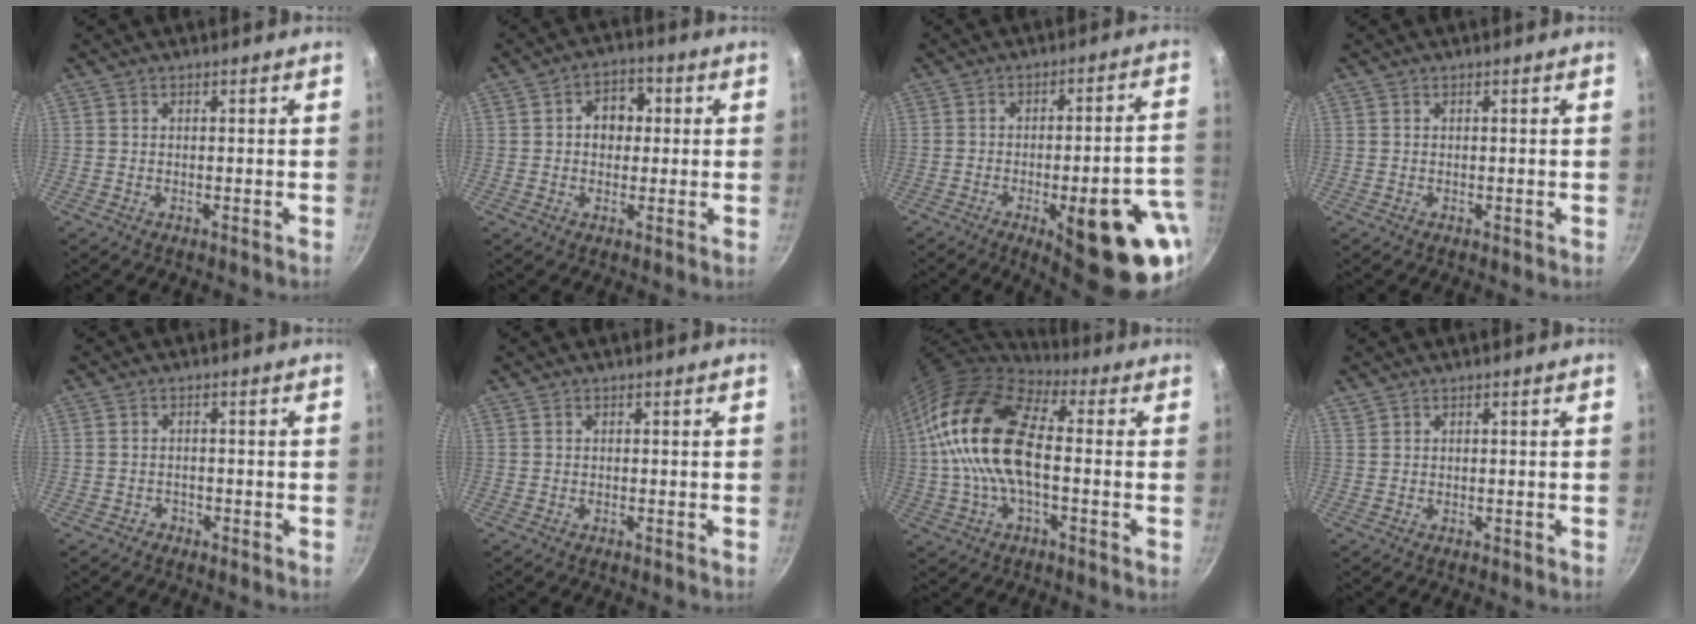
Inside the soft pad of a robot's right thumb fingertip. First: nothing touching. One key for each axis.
{"total": 6.4, "fx": 0.8, "fy": 5.0, "fz": 3.9, "tx": -0.016, "ty": 0.012, "tz": 0.004}
{"total": 22.8, "fx": -8.9, "fy": 6.9, "fz": 19.8, "tx": -0.195, "ty": 0.023, "tz": -0.111}
{"total": 0.0}
{"total": 1.4, "fx": -0.9, "fy": 1.1, "fz": 0.2, "tx": 0.002, "ty": 0.014, "tz": -0.010}
{"total": 0.0}
{"total": 17.1, "fx": 0.6, "fy": 8.3, "fz": 14.9, "tx": -0.266, "ty": 0.023, "tz": 0.001}
{"total": 0.8, "fx": 0.7, "fy": 0.4, "fz": 0.1, "tx": 0.001, "ty": 0.003, "tz": 0.016}